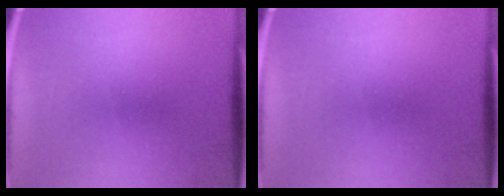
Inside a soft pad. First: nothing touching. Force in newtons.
{"total": 0.0}